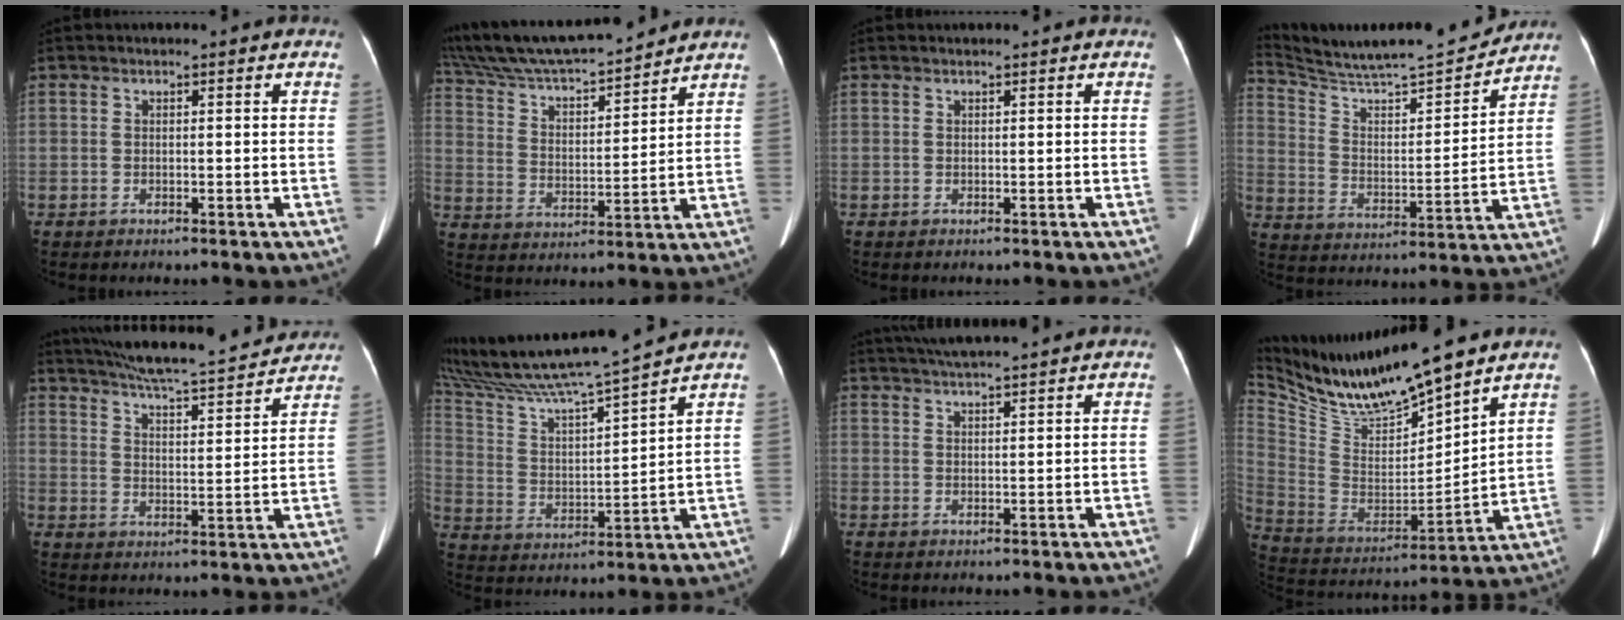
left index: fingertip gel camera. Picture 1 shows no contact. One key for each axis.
{"total": 19.2, "fx": 17.4, "fy": 2.3, "fz": 7.7, "tx": -0.145, "ty": 0.022, "tz": 0.298}
{"total": 0.0}
{"total": 19.2, "fx": 17.9, "fy": 0.7, "fz": 6.7, "tx": -0.126, "ty": -0.011, "tz": 0.285}
{"total": 19.2, "fx": 17.5, "fy": 2.2, "fz": 7.6, "tx": -0.130, "ty": 0.007, "tz": 0.247}
{"total": 16.7, "fx": 15.1, "fy": -1.2, "fz": 7.0, "tx": -0.141, "ty": -0.008, "tz": 0.265}
{"total": 8.3, "fx": 7.3, "fy": -0.2, "fz": 3.8, "tx": -0.065, "ty": 0.032, "tz": 0.109}
{"total": 18.6, "fx": 16.4, "fy": 1.8, "fz": 8.7, "tx": -0.185, "ty": -0.016, "tz": 0.312}